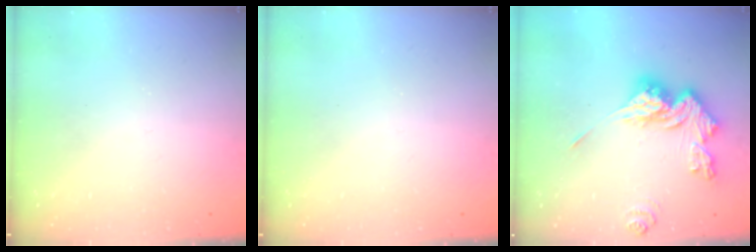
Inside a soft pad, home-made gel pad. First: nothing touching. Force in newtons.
{"total": 0.0}
{"total": 15.3, "press": 15.2, "slide": 1.4}